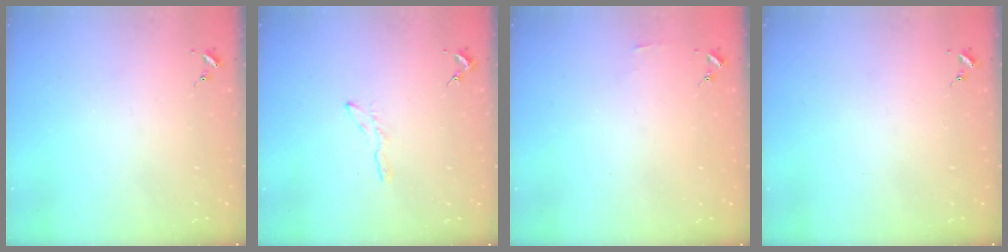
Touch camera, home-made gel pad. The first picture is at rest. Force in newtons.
{"total": 3.4, "press": 3.4, "slide": 0.4}
{"total": 2.8, "press": 2.8, "slide": 0.3}
{"total": 0.0}